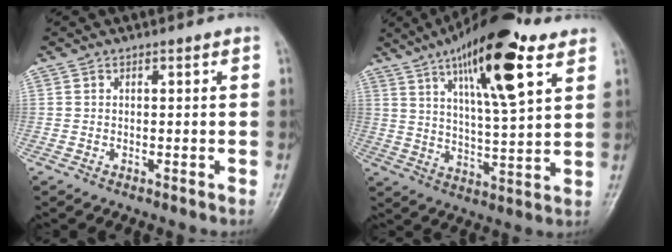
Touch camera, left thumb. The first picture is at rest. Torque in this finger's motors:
{"motor_torque": [0.38, 0.51, 1.82, -0.94, 0.20]}